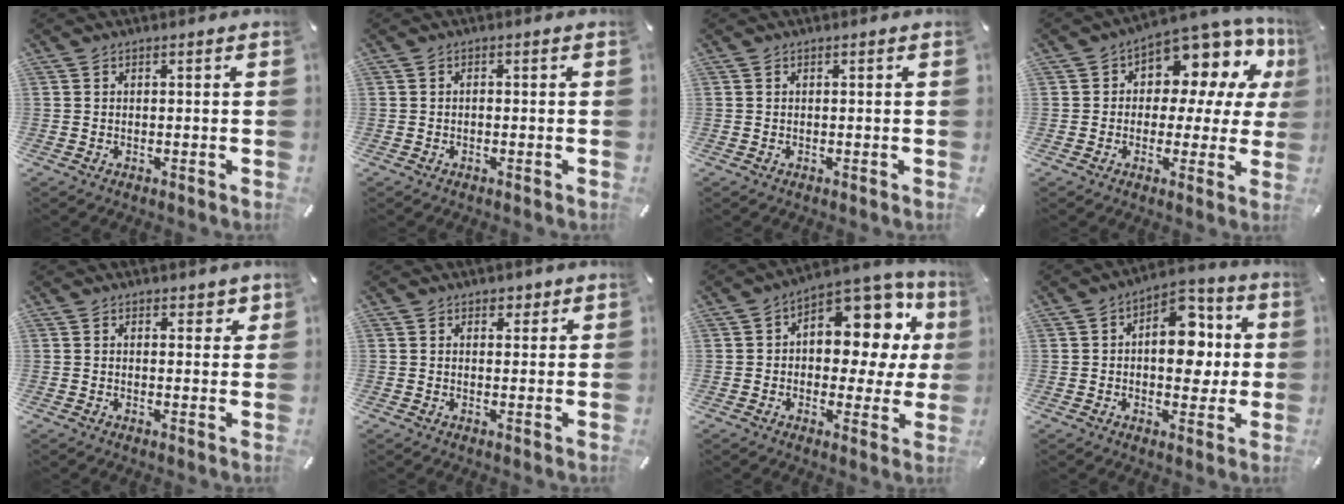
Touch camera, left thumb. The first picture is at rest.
{"total": 0.5, "force": [-0.3, 0.3, 0.3], "torque": [-0.008, -0.001, -0.006]}
{"total": 0.0}
{"total": 9.3, "force": [5.1, 6.1, 5.0], "torque": [-0.067, -0.059, 0.089]}
{"total": 2.2, "force": [1.4, 1.5, 0.9], "torque": [0.004, -0.005, 0.020]}
{"total": 2.3, "force": [1.4, 1.7, 0.6], "torque": [0.002, -0.002, 0.021]}
{"total": 13.4, "force": [5.4, 8.4, 9.0], "torque": [-0.117, -0.056, 0.092]}
{"total": 12.7, "force": [1.1, 8.3, 9.5], "torque": [-0.115, -0.003, 0.017]}